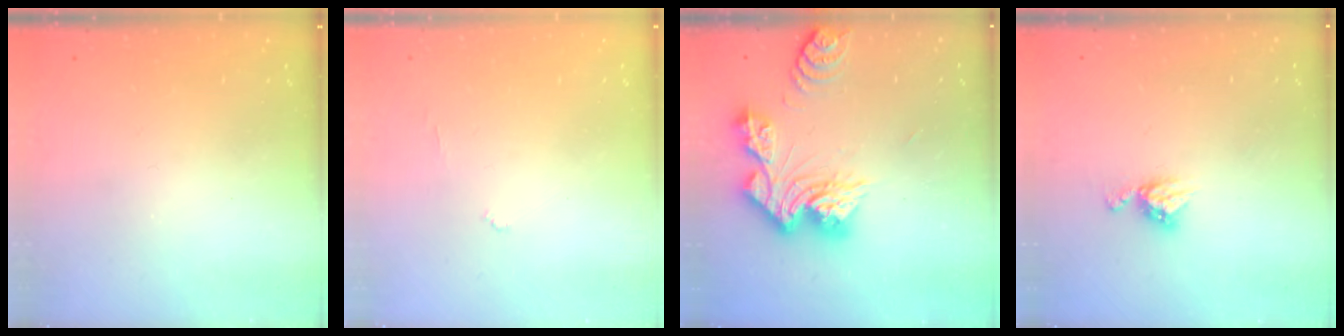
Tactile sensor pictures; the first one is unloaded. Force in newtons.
{"total": 3.9, "press": 3.9, "slide": 0.3}
{"total": 14.3, "press": 14.2, "slide": 1.5}
{"total": 6.1, "press": 6.1, "slide": 0.4}